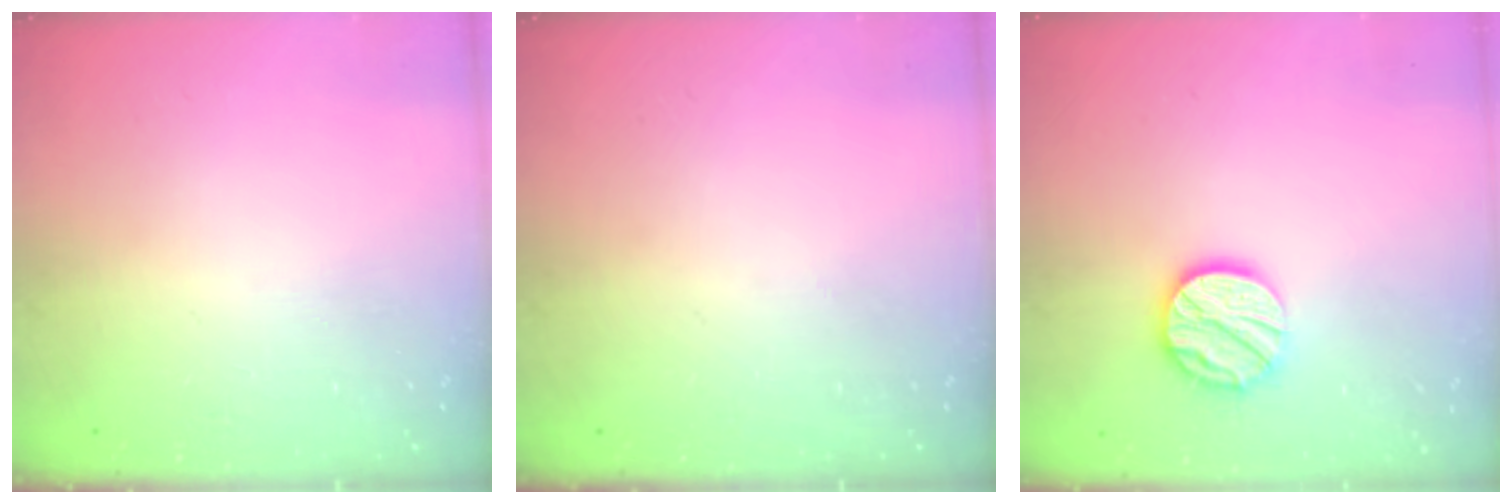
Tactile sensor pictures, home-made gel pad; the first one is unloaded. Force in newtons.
{"total": 0.0}
{"total": 12.8, "press": 12.8, "slide": 1.1}